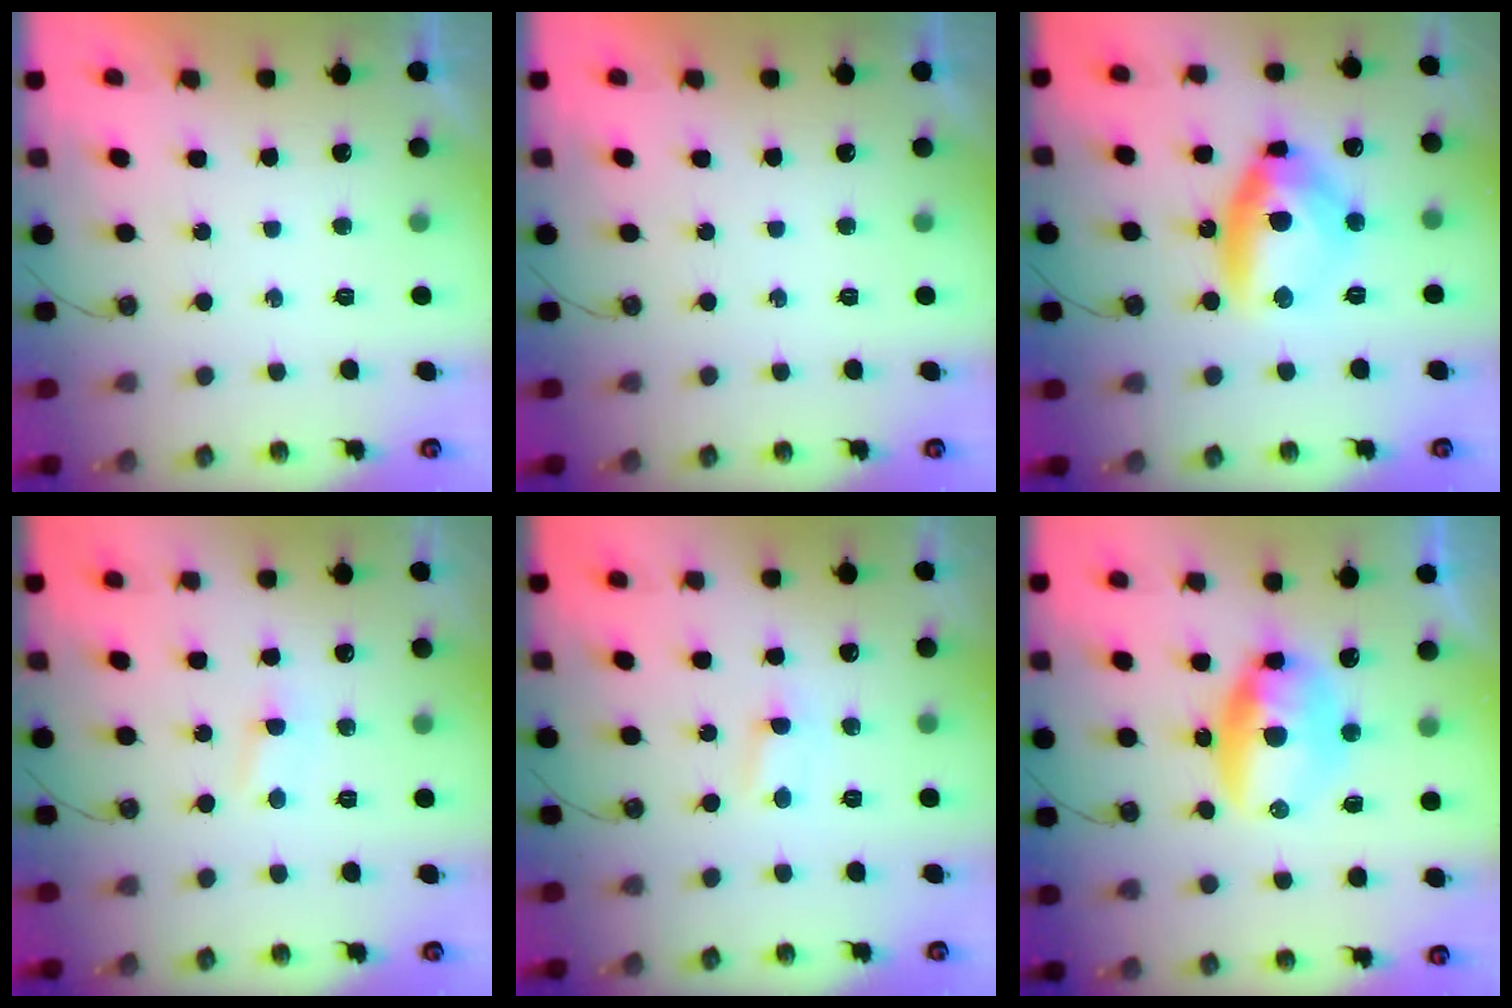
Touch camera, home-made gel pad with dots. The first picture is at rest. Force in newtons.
{"total": 0.0}
{"total": 12.8, "press": 12.7, "slide": 1.9}
{"total": 1.5, "press": 1.4, "slide": 0.2}
{"total": 0.8, "press": 0.8, "slide": 0.1}
{"total": 10.8, "press": 10.7, "slide": 1.6}